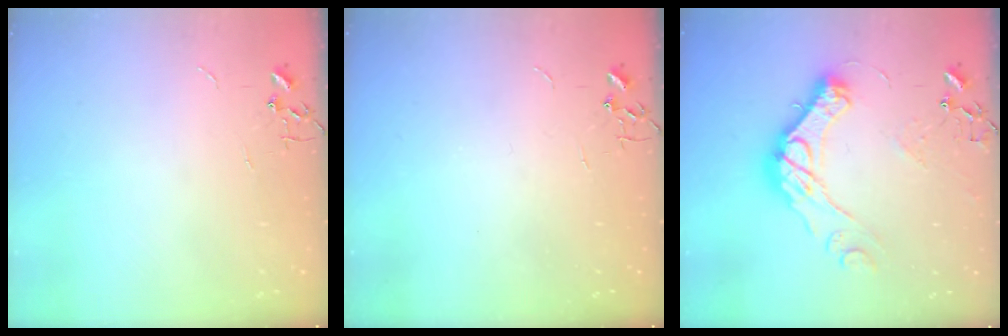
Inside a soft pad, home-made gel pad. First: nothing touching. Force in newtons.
{"total": 0.0}
{"total": 18.7, "press": 18.6, "slide": 1.4}